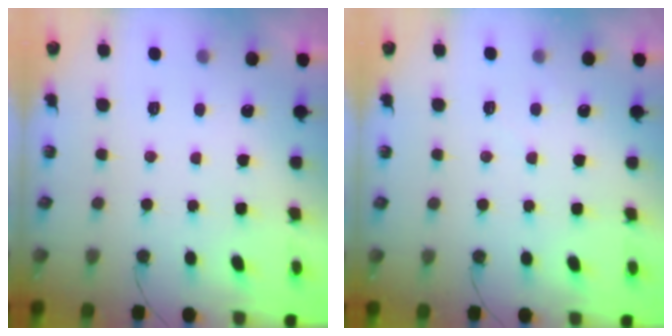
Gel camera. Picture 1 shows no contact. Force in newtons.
{"total": 1.9, "press": 1.9, "slide": 0.3}